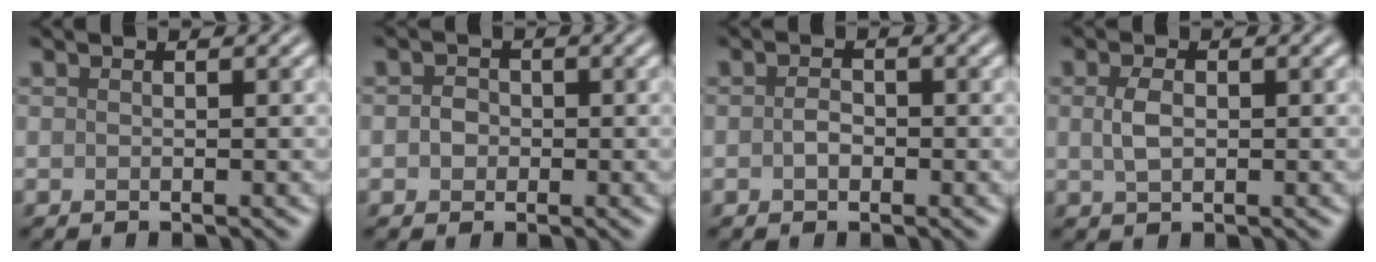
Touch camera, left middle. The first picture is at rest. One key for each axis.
{"total": 1.6, "fx": -0.2, "fy": 1.4, "fz": 0.6, "tx": -0.009, "ty": 0.000, "tz": -0.009}
{"total": 1.3, "fx": -0.4, "fy": 0.9, "fz": 0.9, "tx": -0.022, "ty": 0.001, "tz": -0.010}
{"total": 2.1, "fx": 0.1, "fy": 1.3, "fz": 1.6, "tx": -0.043, "ty": 0.001, "tz": 0.003}